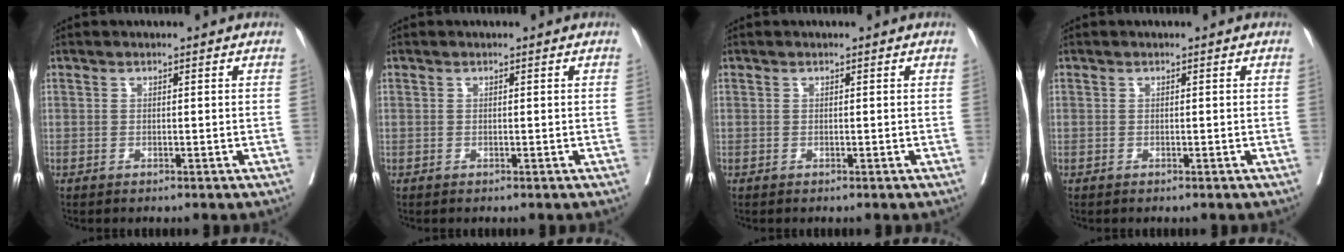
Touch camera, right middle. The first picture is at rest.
{"total": 0.0}
{"total": 0.0}
{"total": 0.0}